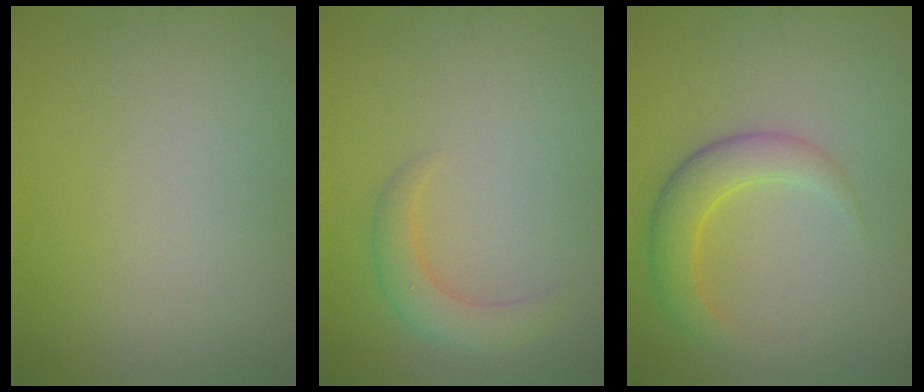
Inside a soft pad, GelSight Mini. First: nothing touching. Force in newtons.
{"total": 2.4, "press": 2.4, "slide": 0.1}
{"total": 3.6, "press": 3.6, "slide": 0.1}